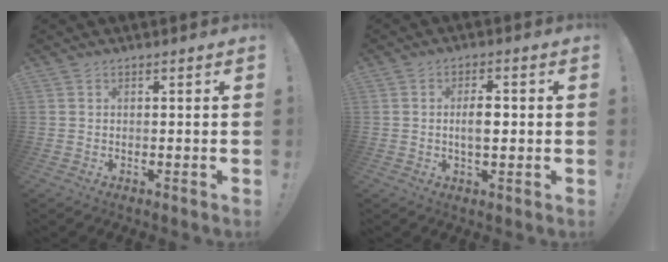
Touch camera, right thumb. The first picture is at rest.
{"total": 5.6, "force": [-0.2, 2.7, 4.9], "torque": [-0.077, 0.003, -0.011]}